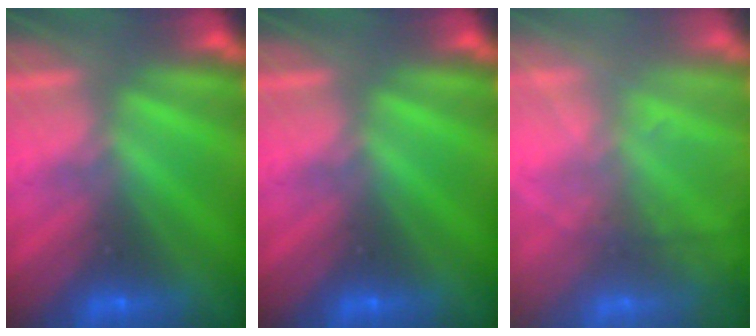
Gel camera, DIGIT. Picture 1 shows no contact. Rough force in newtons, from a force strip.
{"total": 0.0}
{"total": 7.4}